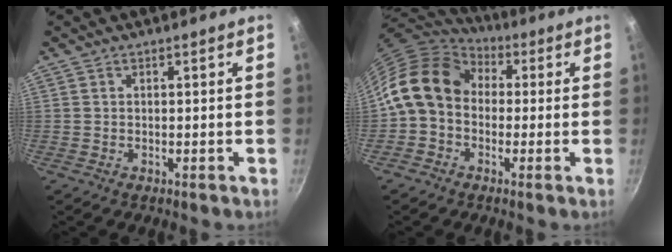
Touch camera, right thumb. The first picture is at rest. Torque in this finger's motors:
{"motor_torque": [1.25, 3.07, 1.02, -1.06, 0.15]}